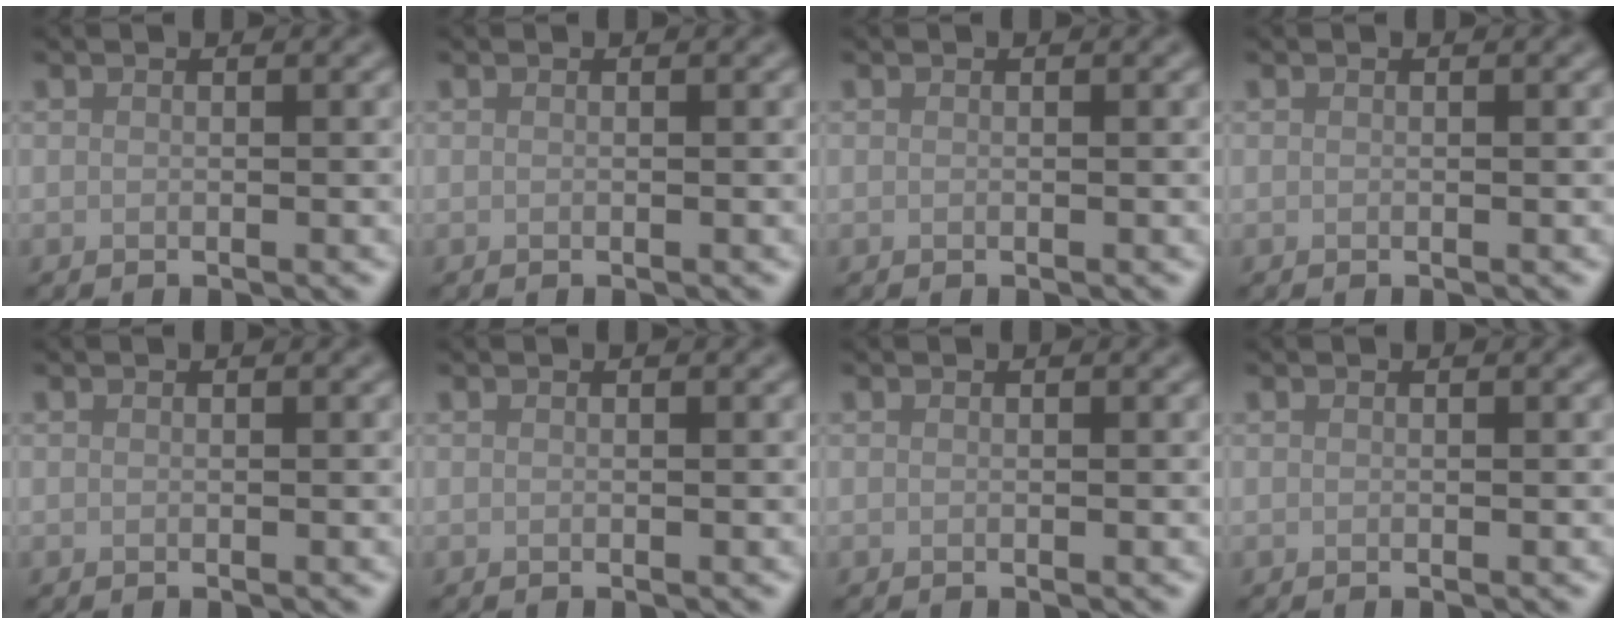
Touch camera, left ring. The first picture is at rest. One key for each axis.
{"total": 0.0}
{"total": 0.0}
{"total": 0.0}
{"total": 0.0}
{"total": 0.0}
{"total": 0.0}
{"total": 0.0}